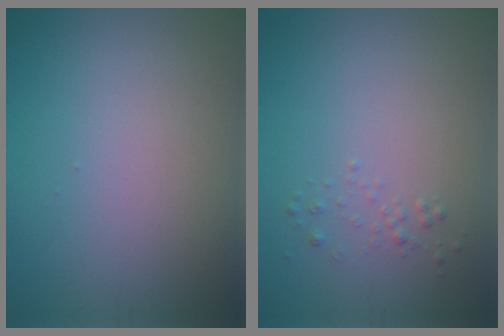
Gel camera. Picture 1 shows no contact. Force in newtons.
{"total": 0.7, "press": 0.7, "slide": 0.1}